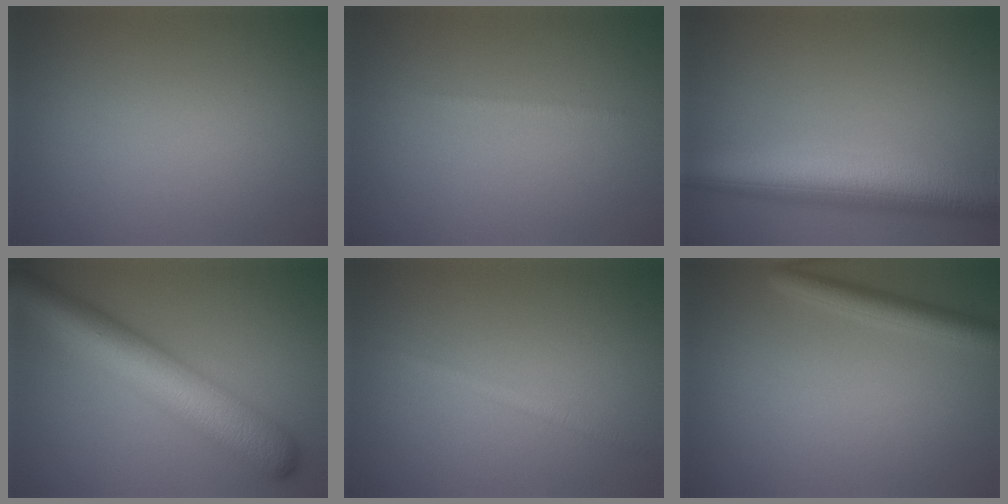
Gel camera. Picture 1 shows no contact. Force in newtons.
{"total": 0.6, "press": 0.6, "slide": 0.1}
{"total": 9.5, "press": 9.5, "slide": 0.7}
{"total": 9.5, "press": 9.5, "slide": 0.2}
{"total": 1.1, "press": 1.1, "slide": 0.0}
{"total": 2.8, "press": 2.8, "slide": 0.1}